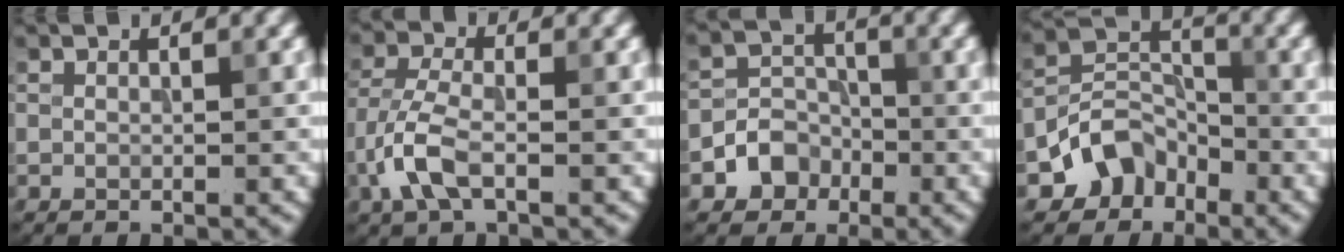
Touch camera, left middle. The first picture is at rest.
{"total": 4.3, "force": [-1.8, 1.9, 3.4], "torque": [-0.083, 0.003, -0.046]}
{"total": 3.4, "force": [-1.6, 2.8, 1.0], "torque": [-0.007, 0.007, -0.031]}
{"total": 4.3, "force": [-2.6, 3.2, 1.2], "torque": [-0.012, 0.007, -0.052]}